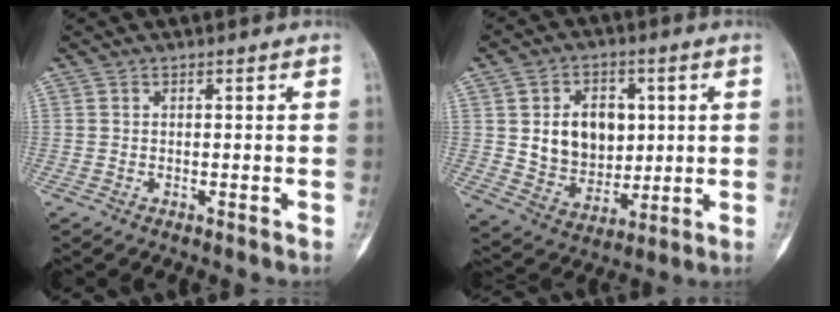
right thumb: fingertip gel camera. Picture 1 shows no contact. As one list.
[{"total": 13.1, "force": [2.1, 10.0, 8.2], "torque": [-0.081, -0.013, 0.050]}]